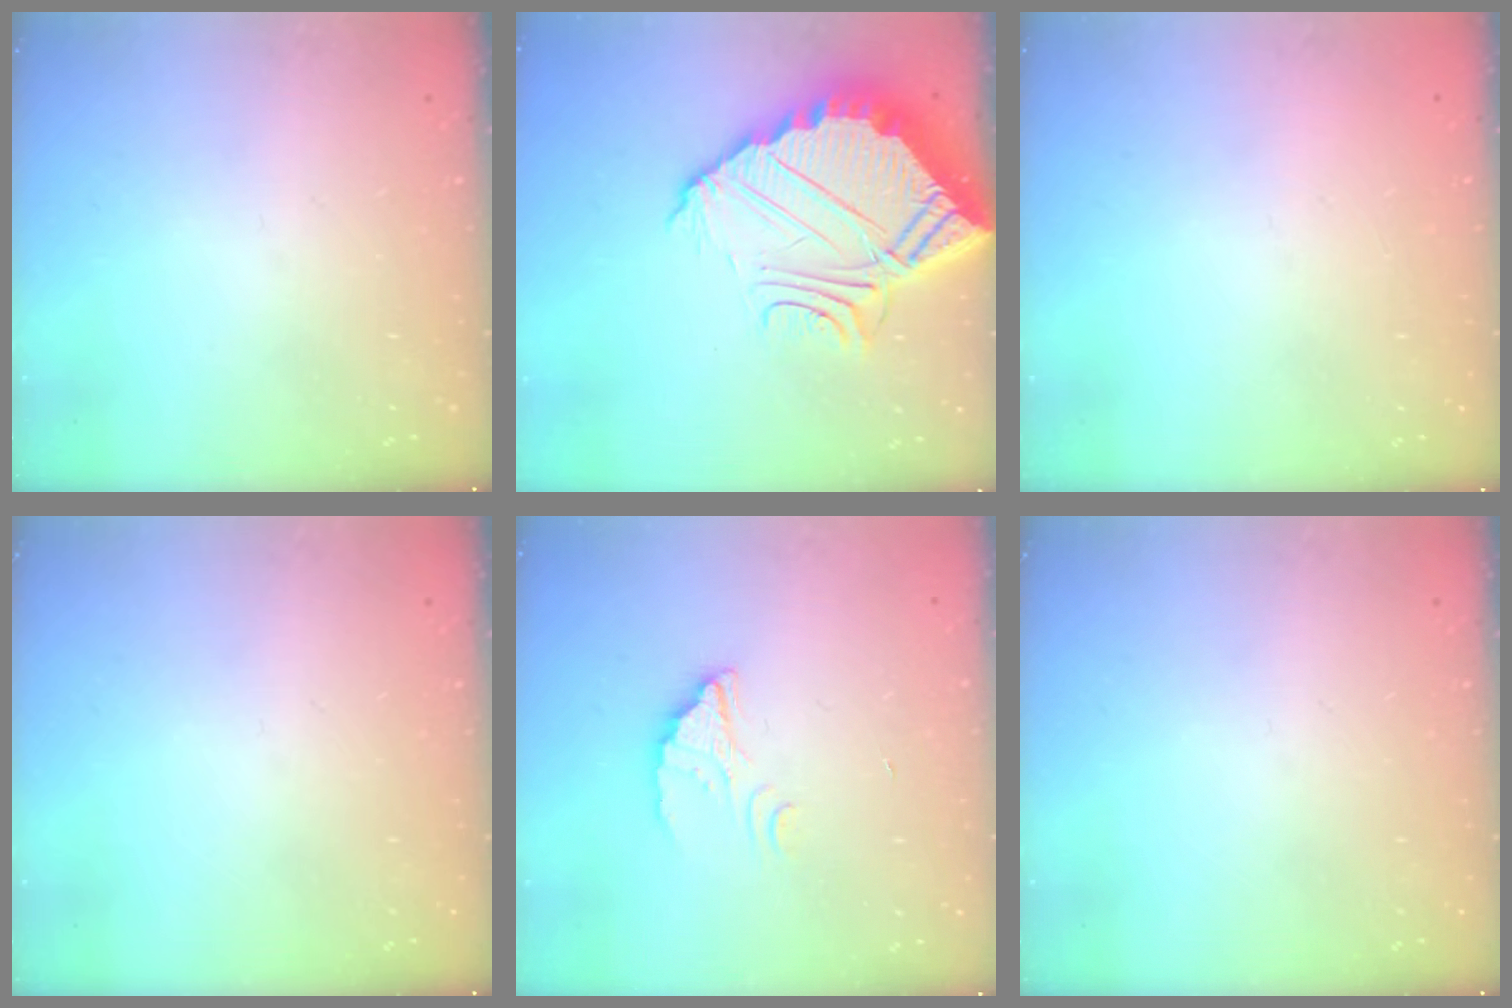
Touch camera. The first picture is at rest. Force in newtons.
{"total": 12.9, "press": 12.9, "slide": 0.9}
{"total": 2.3, "press": 2.3, "slide": 0.1}
{"total": 0.0}
{"total": 2.6, "press": 2.6, "slide": 0.1}
{"total": 0.0}